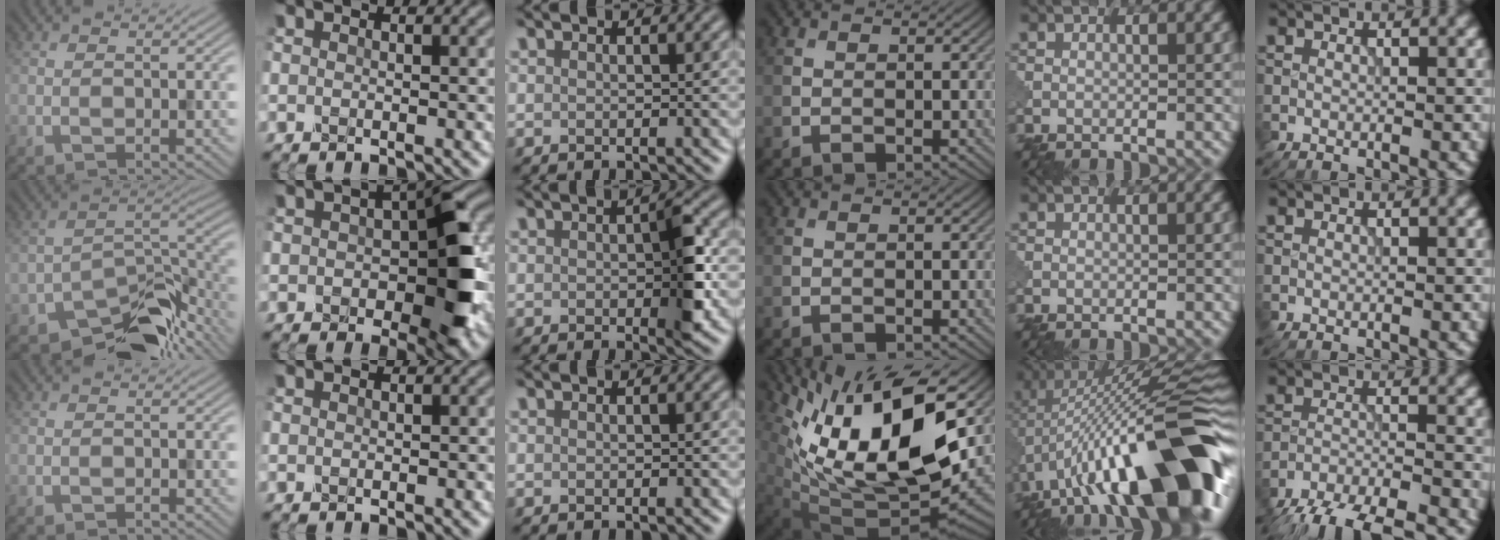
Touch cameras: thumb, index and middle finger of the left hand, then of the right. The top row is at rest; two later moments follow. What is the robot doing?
{"motion": "disassemble", "object": "pitcher"}